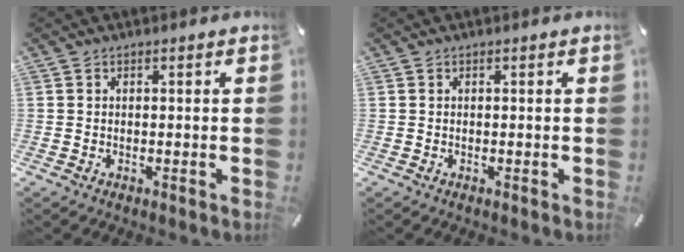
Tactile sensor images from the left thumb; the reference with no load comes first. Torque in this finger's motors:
{"motor_torque": [-0.10, 0.03, 0.03, -0.03, 0.01]}